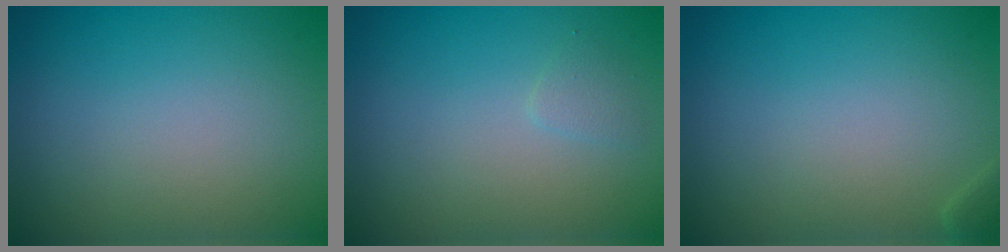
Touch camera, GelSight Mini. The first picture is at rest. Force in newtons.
{"total": 0.7, "press": 0.7, "slide": 0.0}
{"total": 0.6, "press": 0.6, "slide": 0.0}